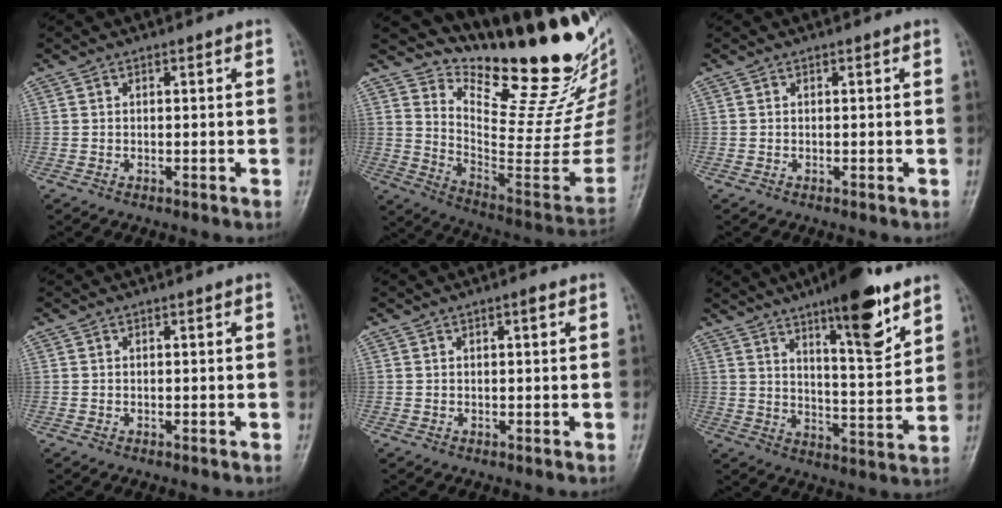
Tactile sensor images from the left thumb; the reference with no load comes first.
{"total": 25.4, "force": [21.7, 6.2, 11.7], "torque": [-0.134, -0.184, 0.312]}
{"total": 0.0}
{"total": 0.0}
{"total": 1.2, "force": [0.5, 0.3, 1.0], "torque": [-0.016, 0.002, 0.006]}
{"total": 15.3, "force": [9.5, 3.9, 11.3], "torque": [-0.145, -0.057, 0.146]}